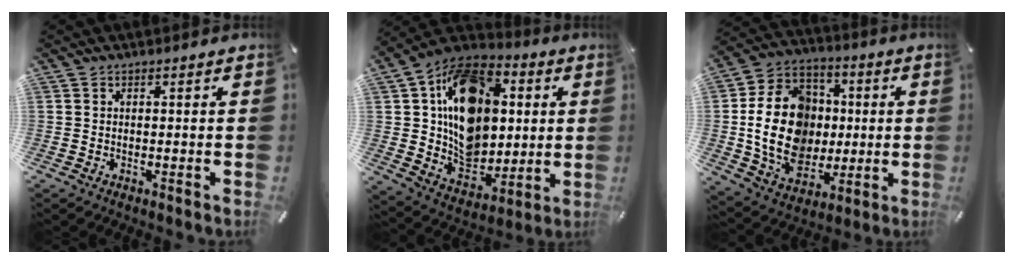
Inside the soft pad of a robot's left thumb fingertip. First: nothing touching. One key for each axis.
{"total": 19.1, "fx": 3.1, "fy": 15.4, "fz": 10.9, "tx": -0.172, "ty": -0.014, "tz": 0.060}
{"total": 20.6, "fx": -0.4, "fy": 16.6, "fz": 12.2, "tx": -0.240, "ty": 0.009, "tz": -0.001}